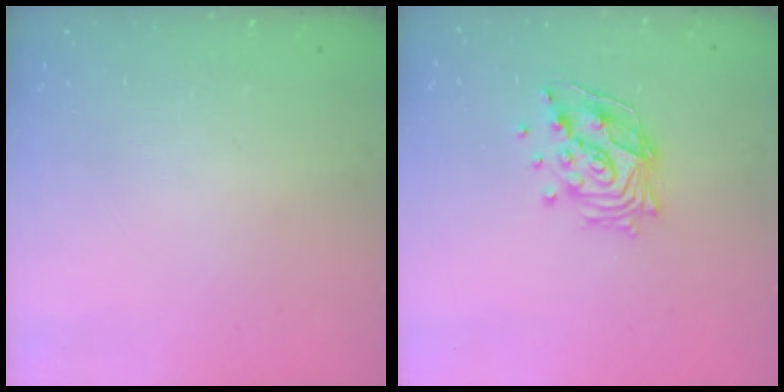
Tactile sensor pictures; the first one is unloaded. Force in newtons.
{"total": 13.4, "press": 13.4, "slide": 1.6}